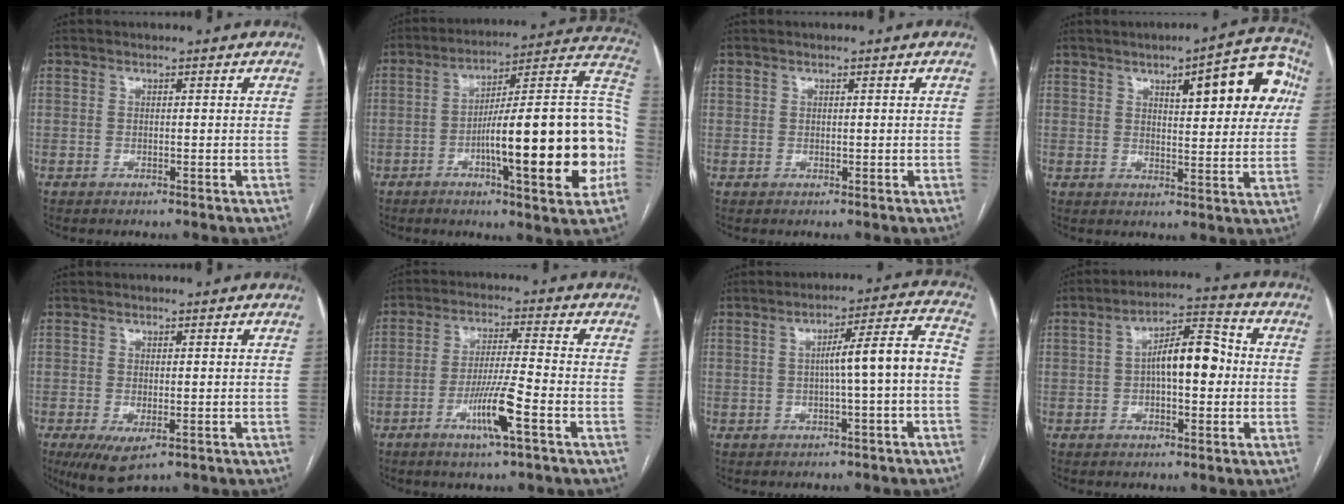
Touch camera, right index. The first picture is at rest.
{"total": 24.5, "force": [-5.3, 2.8, 23.8], "torque": [-0.283, 0.018, -0.077]}
{"total": 0.6, "force": [0.3, 0.5, 0.1], "torque": [0.007, 0.000, 0.005]}
{"total": 13.0, "force": [4.9, 3.6, 11.5], "torque": [-0.135, 0.023, 0.059]}
{"total": 5.4, "force": [-2.6, 2.2, 4.2], "torque": [-0.067, -0.016, -0.034]}
{"total": 8.2, "force": [-3.7, -0.2, 7.3], "torque": [-0.140, -0.008, -0.068]}
{"total": 8.2, "force": [-0.9, -0.2, 8.1], "torque": [-0.116, 0.024, -0.012]}
{"total": 9.1, "force": [0.2, 3.3, 8.5], "torque": [-0.141, 0.030, 0.000]}